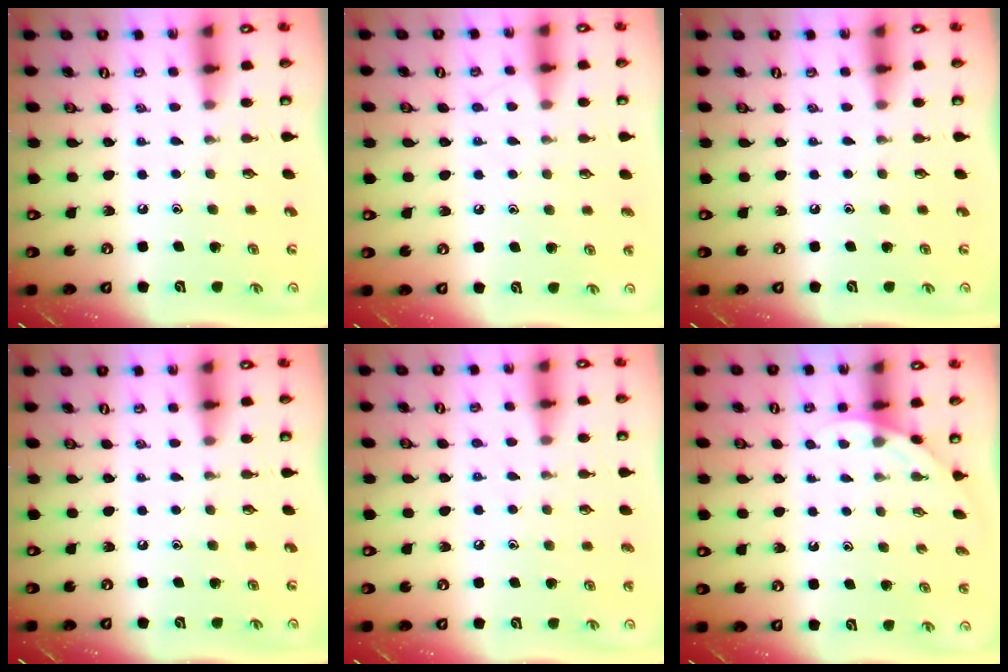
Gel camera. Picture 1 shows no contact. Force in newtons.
{"total": 7.0, "press": 7.0, "slide": 0.8}
{"total": 0.0}
{"total": 0.0}
{"total": 4.4, "press": 4.4, "slide": 0.4}
{"total": 2.0, "press": 2.0, "slide": 0.0}